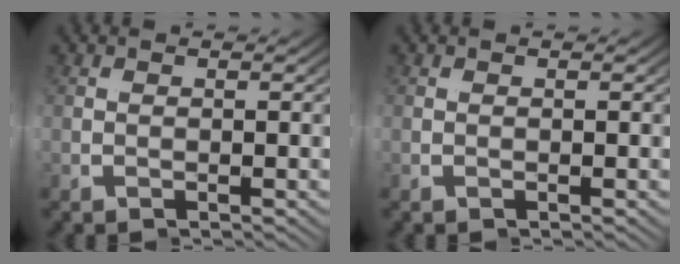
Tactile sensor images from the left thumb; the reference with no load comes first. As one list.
[{"total": 0.0}]